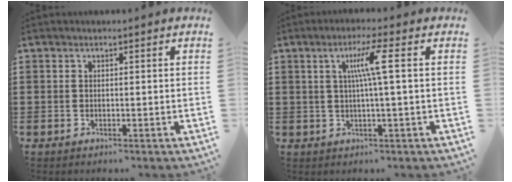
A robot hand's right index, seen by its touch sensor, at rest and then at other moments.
{"total": 5.7, "force": [1.1, -0.5, 5.5], "torque": [-0.108, -0.001, 0.010]}